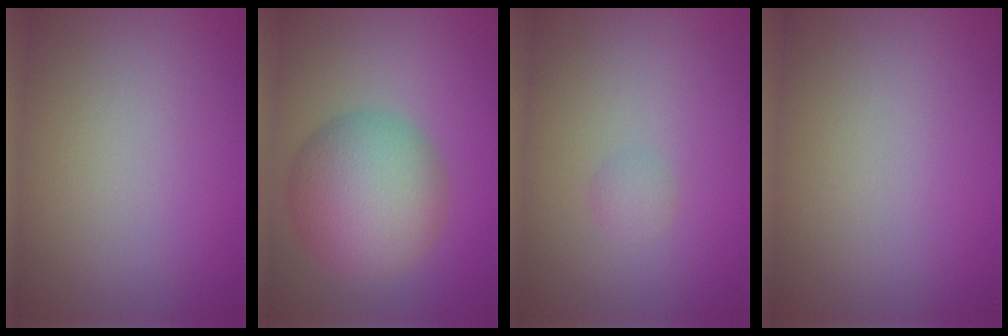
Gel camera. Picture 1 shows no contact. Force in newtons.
{"total": 8.4, "press": 8.4, "slide": 0.5}
{"total": 1.0, "press": 1.0, "slide": 0.1}
{"total": 0.0}